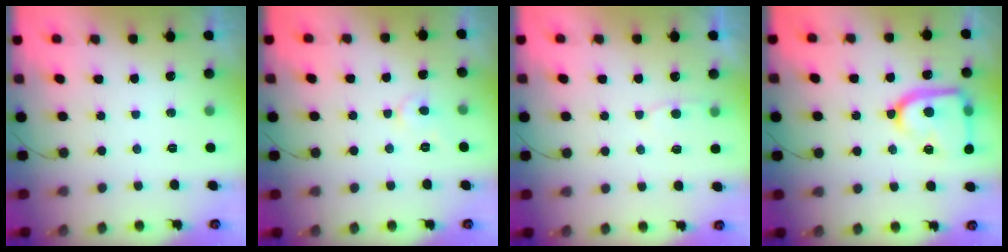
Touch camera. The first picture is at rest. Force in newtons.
{"total": 3.8, "press": 3.7, "slide": 0.4}
{"total": 3.3, "press": 3.3, "slide": 0.4}
{"total": 18.1, "press": 18.0, "slide": 1.8}